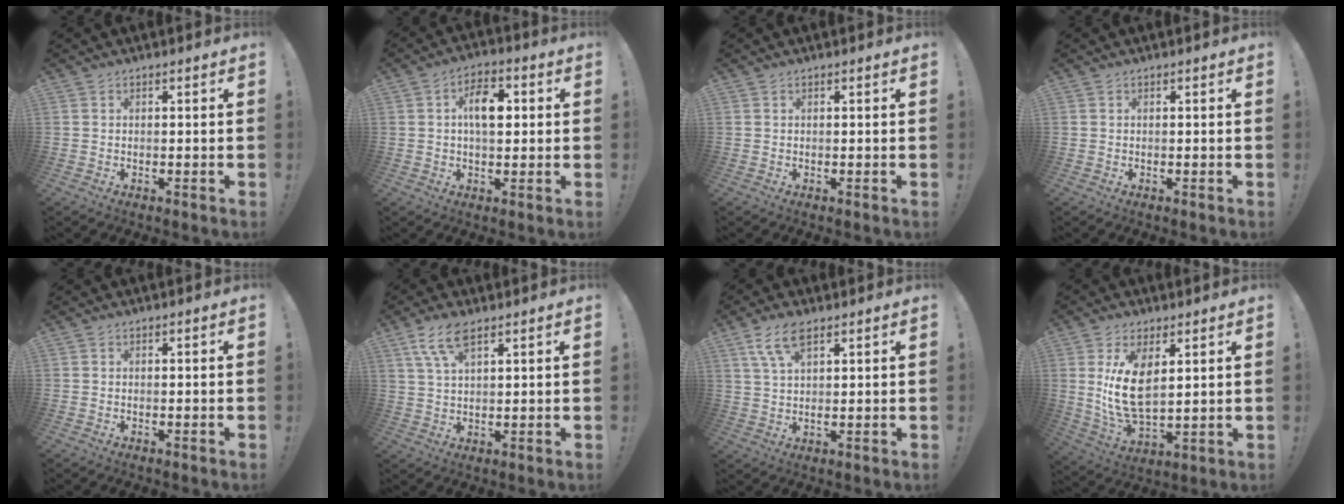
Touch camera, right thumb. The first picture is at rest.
{"total": 8.9, "force": [1.2, 5.2, 7.1], "torque": [-0.099, 0.007, 0.016]}
{"total": 0.0}
{"total": 0.0}
{"total": 0.0}
{"total": 8.0, "force": [4.7, 3.1, 5.7], "torque": [-0.108, -0.008, 0.089]}
{"total": 7.9, "force": [4.6, 3.3, 5.5], "torque": [-0.106, -0.006, 0.087]}
{"total": 12.7, "force": [3.8, 6.4, 10.3], "torque": [-0.193, -0.022, 0.069]}